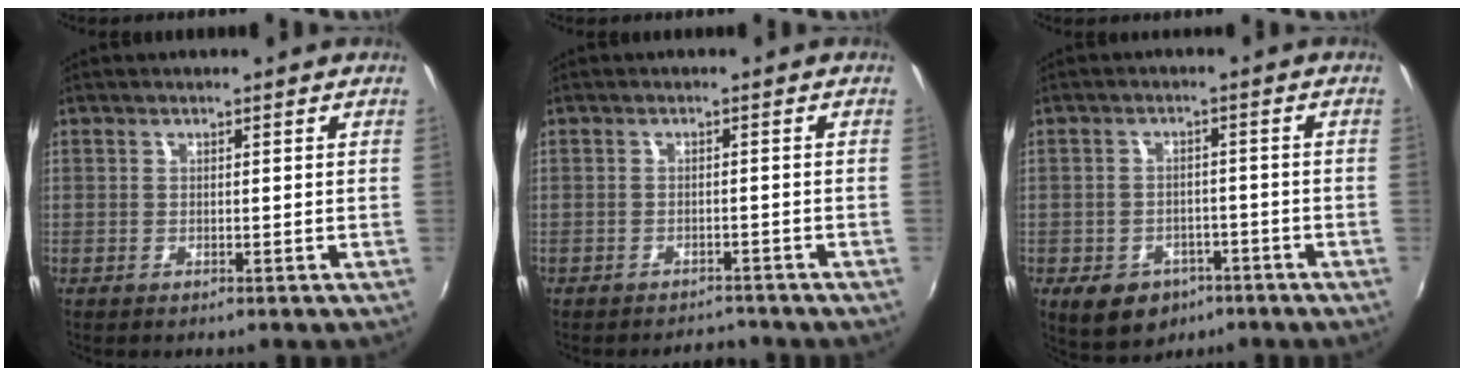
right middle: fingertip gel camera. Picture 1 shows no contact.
{"total": 3.6, "force": [-3.3, 1.2, 0.2], "torque": [-0.011, 0.002, -0.050]}
{"total": 8.9, "force": [-4.8, 6.5, 3.8], "torque": [-0.090, 0.001, -0.056]}